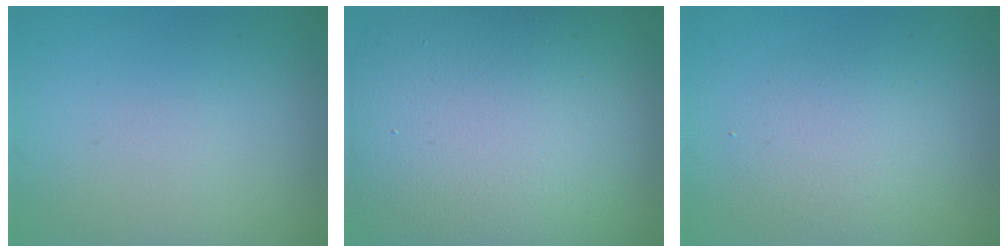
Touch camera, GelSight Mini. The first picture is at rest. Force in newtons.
{"total": 17.8, "press": 17.7, "slide": 1.7}
{"total": 2.7, "press": 2.7, "slide": 0.2}